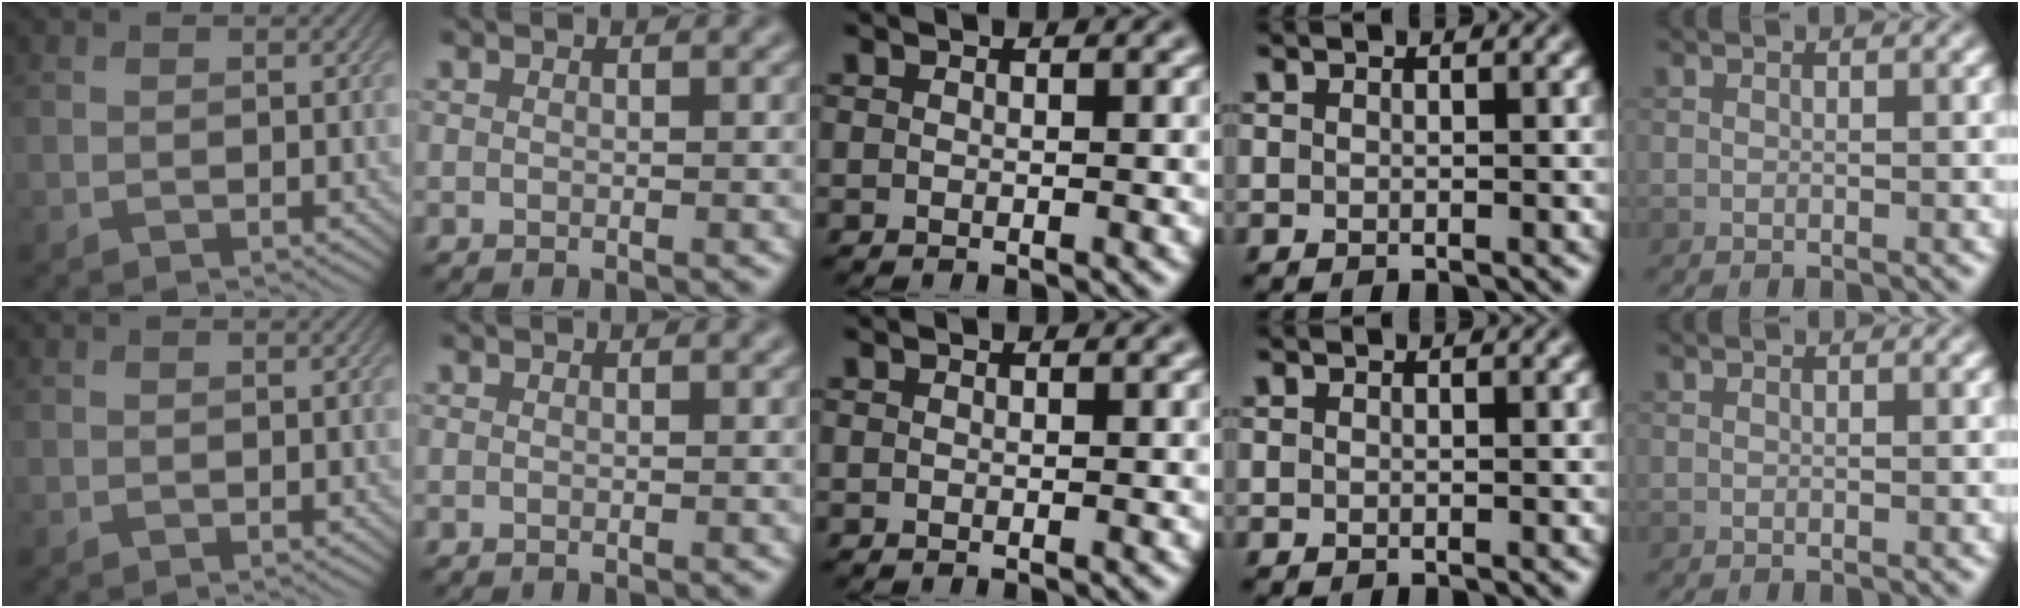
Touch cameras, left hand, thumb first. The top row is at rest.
{}